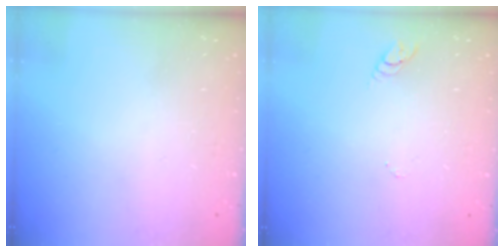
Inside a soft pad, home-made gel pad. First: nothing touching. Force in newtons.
{"total": 2.9, "press": 2.9, "slide": 0.3}